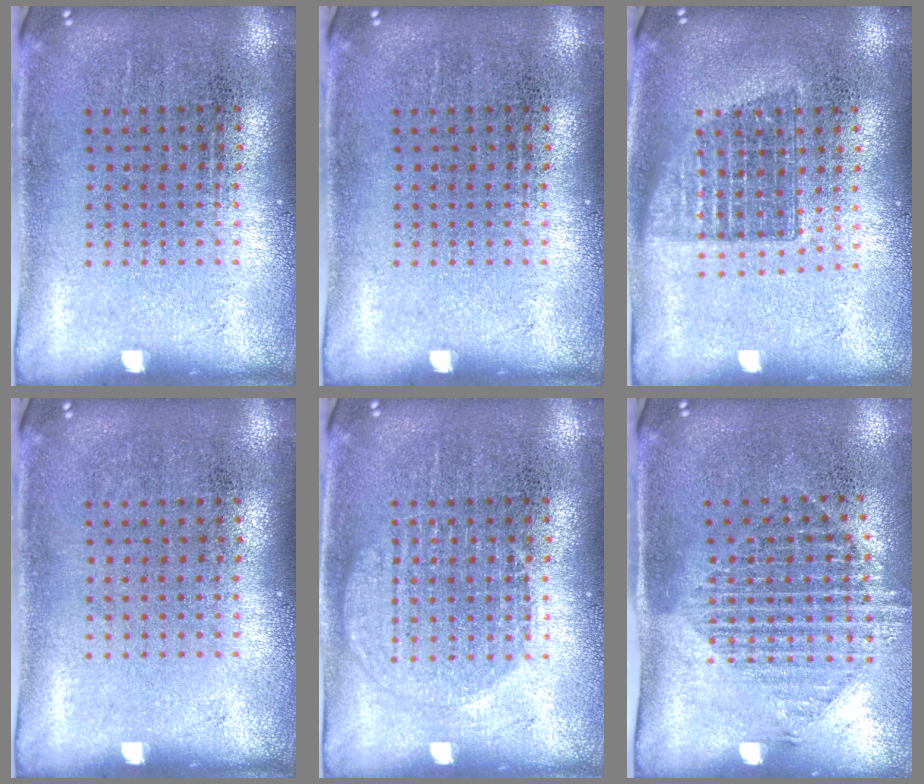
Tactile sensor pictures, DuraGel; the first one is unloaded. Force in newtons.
{"total": 0.0}
{"total": 1.4, "press": 1.2, "slide": 0.8}
{"total": 0.0}
{"total": 1.9, "press": 1.8, "slide": 0.4}
{"total": 1.6, "press": 1.3, "slide": 0.9}